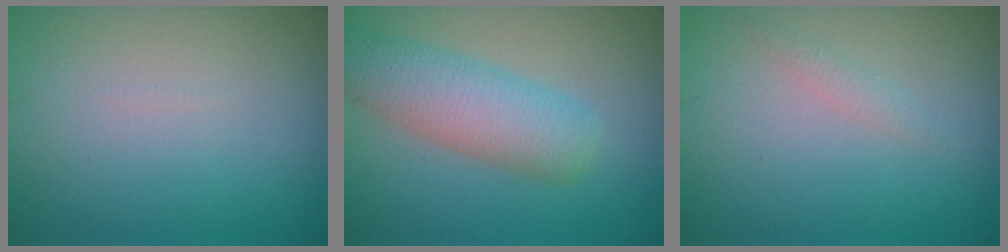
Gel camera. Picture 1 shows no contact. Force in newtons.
{"total": 5.4, "press": 5.4, "slide": 0.2}
{"total": 0.9, "press": 0.9, "slide": 0.1}